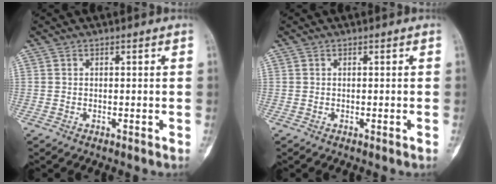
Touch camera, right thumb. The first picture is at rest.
{"total": 0.0}